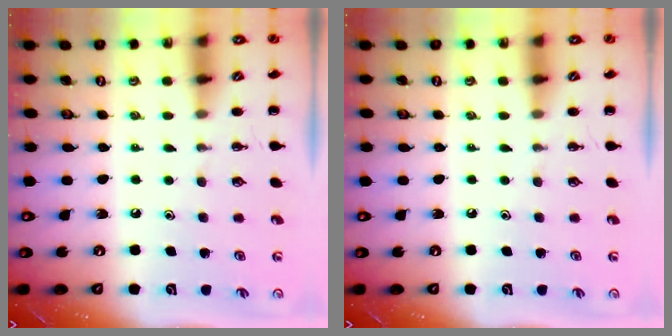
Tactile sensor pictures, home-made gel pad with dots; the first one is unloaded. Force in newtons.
{"total": 0.0}